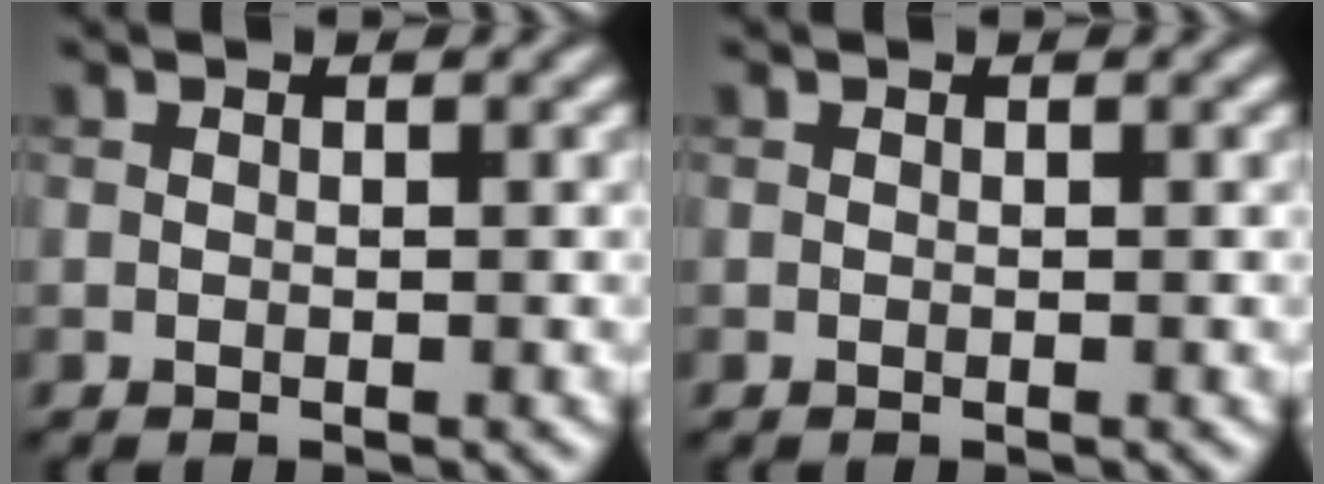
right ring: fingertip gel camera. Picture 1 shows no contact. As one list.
[{"total": 0.0}]